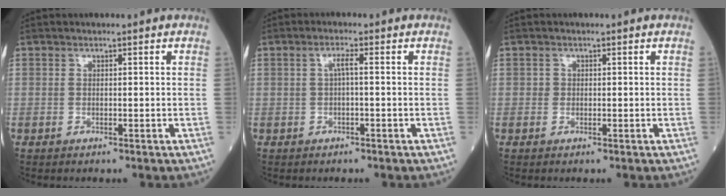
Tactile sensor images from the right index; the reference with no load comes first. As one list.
[{"total": 2.2, "force": [0.2, 0.6, 2.1], "torque": [-0.050, 0.006, 0.006]}, {"total": 1.0, "force": [0.0, 0.9, 0.4], "torque": [-0.017, 0.013, 0.003]}]